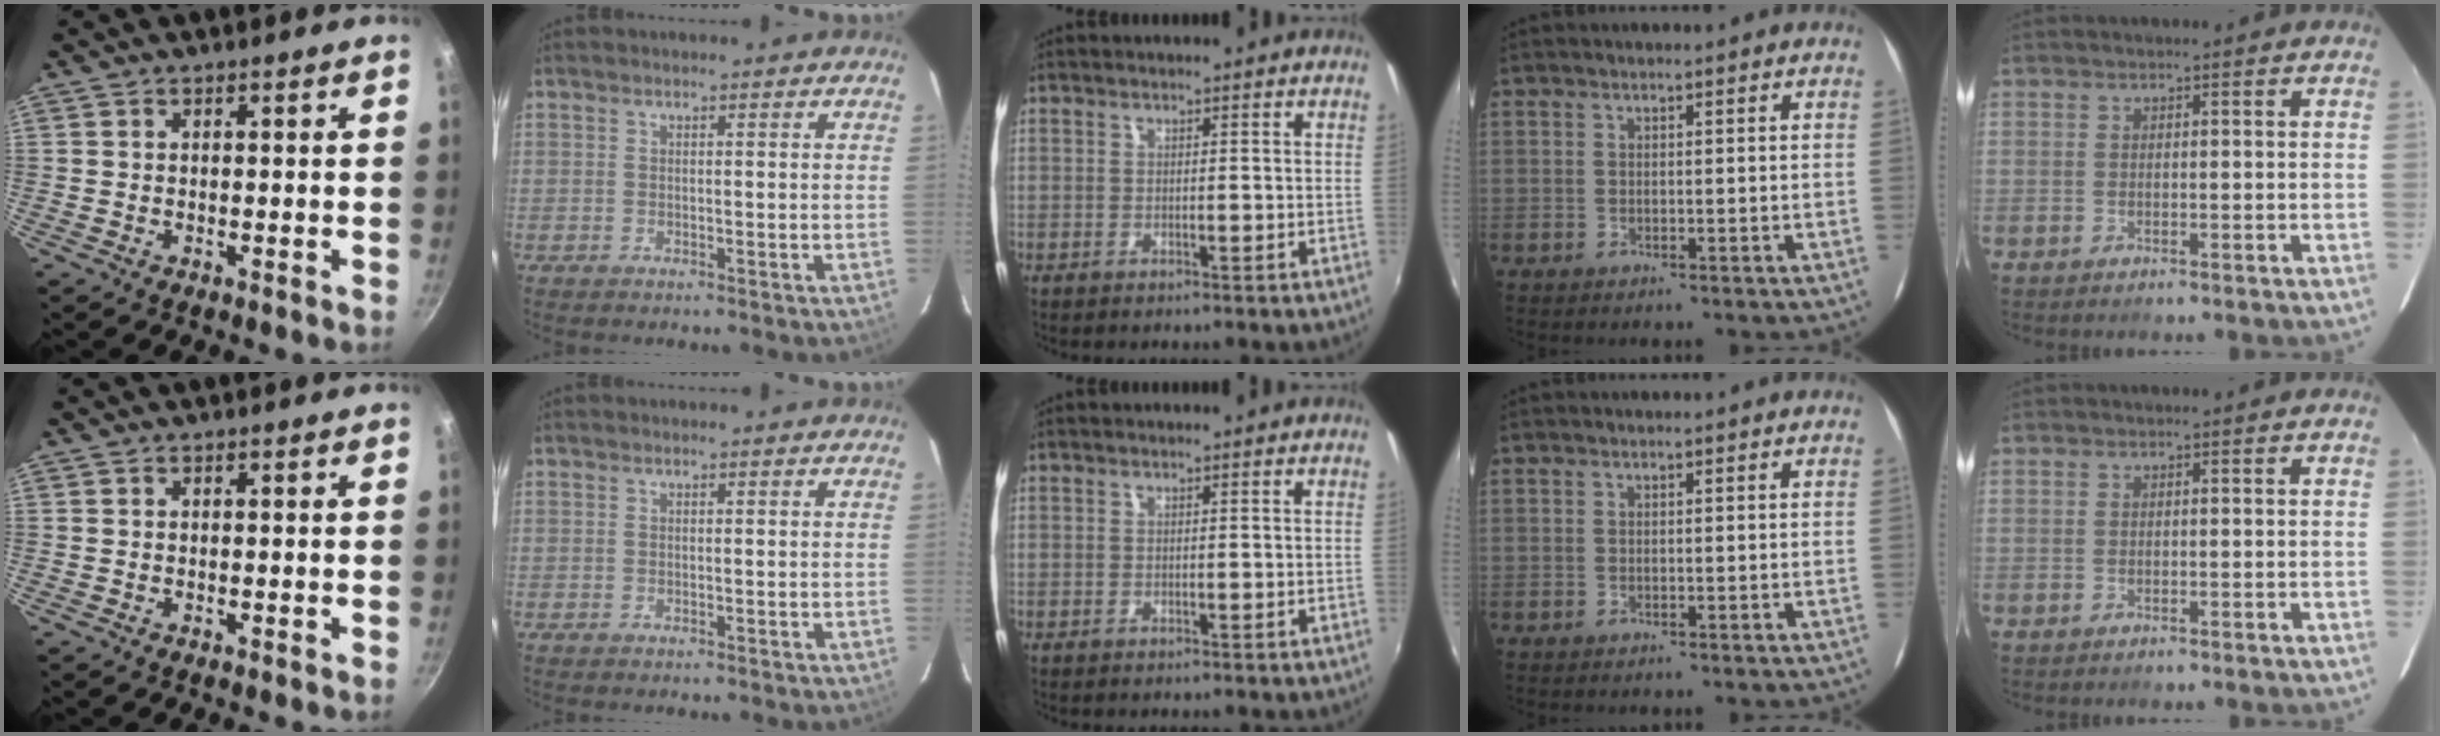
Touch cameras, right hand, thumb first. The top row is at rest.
{}